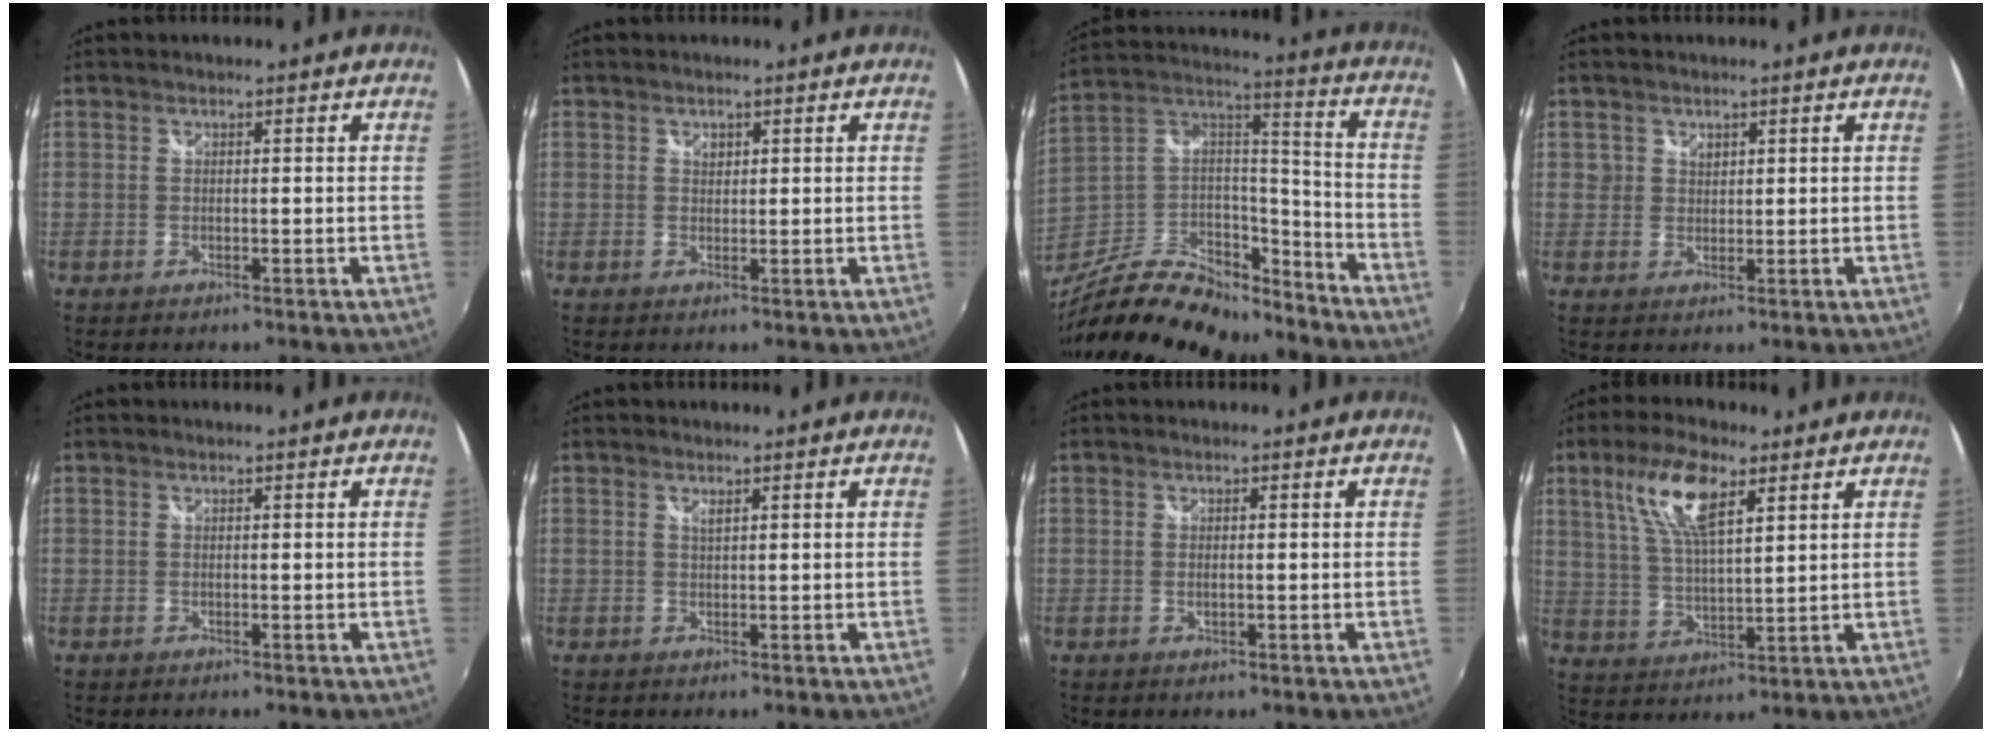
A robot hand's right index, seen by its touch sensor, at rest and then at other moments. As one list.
[{"total": 1.2, "force": [0.6, 1.0, 0.5], "torque": [-0.005, 0.003, 0.010]}, {"total": 27.3, "force": [-21.7, 10.2, 13.1], "torque": [-0.265, 0.017, -0.347]}, {"total": 2.1, "force": [1.1, 1.7, 0.3], "torque": [0.001, 0.004, 0.018]}, {"total": 0.0}, {"total": 0.9, "force": [0.6, 0.2, 0.7], "torque": [-0.012, 0.001, 0.010]}, {"total": 1.3, "force": [0.0, 0.5, 1.2], "torque": [-0.025, -0.001, -0.001]}, {"total": 11.0, "force": [5.6, 3.7, 8.8], "torque": [-0.173, 0.012, 0.110]}]